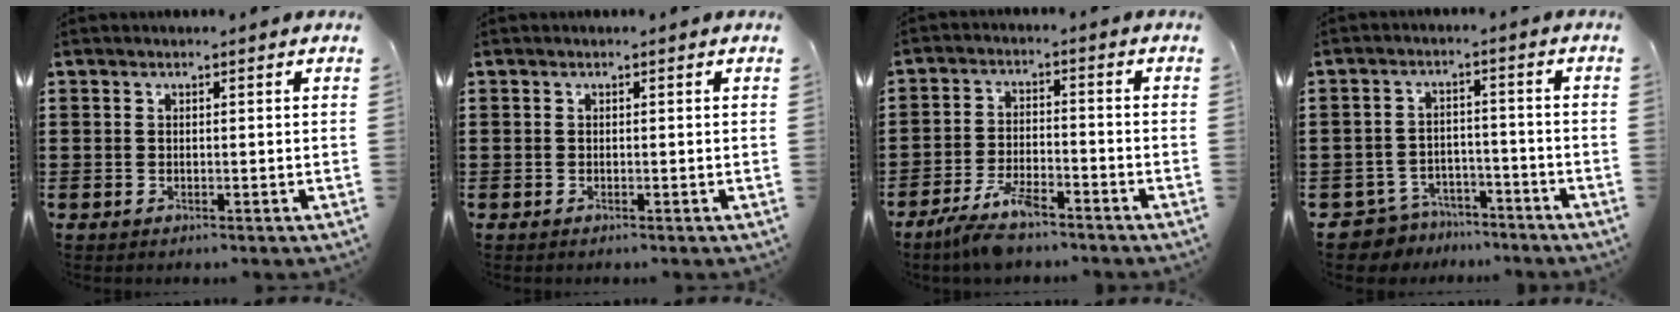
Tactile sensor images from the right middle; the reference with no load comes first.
{"total": 0.0}
{"total": 6.1, "force": [-4.8, 1.4, 3.4], "torque": [-0.083, -0.005, -0.095]}
{"total": 5.5, "force": [-5.3, 1.3, 0.2], "torque": [-0.023, 0.010, -0.113]}